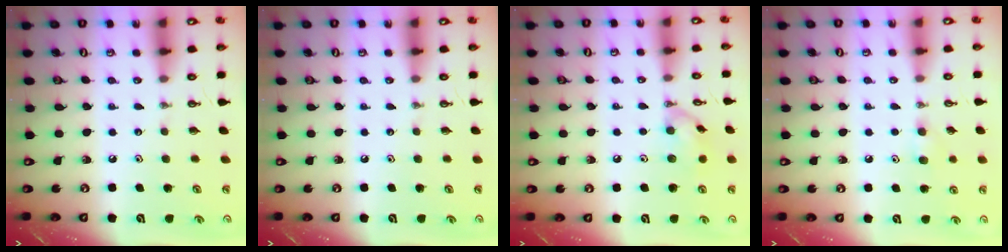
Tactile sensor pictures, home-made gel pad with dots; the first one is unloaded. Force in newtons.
{"total": 0.0}
{"total": 9.3, "press": 9.3, "slide": 0.7}
{"total": 4.1, "press": 4.0, "slide": 1.2}